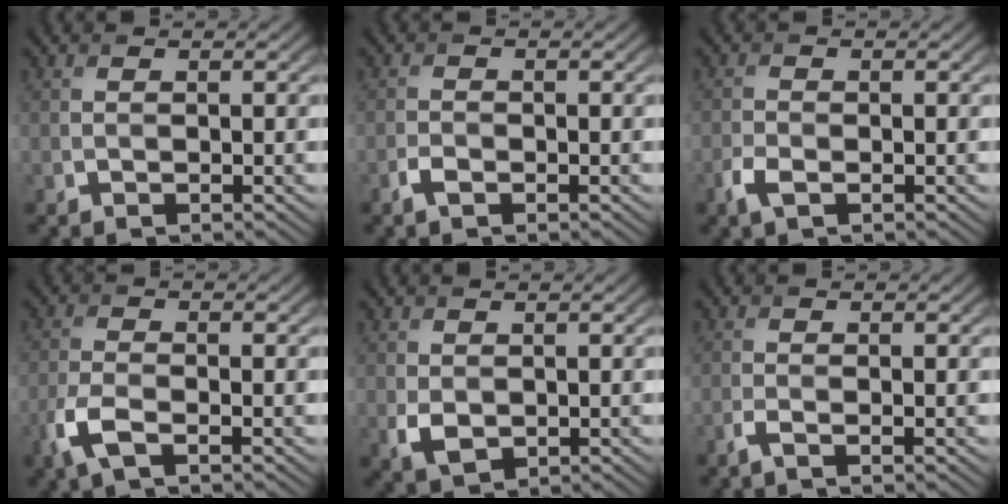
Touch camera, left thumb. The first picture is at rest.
{"total": 1.5, "force": [-1.0, 0.7, 0.9], "torque": [-0.022, -0.001, -0.022]}
{"total": 2.2, "force": [-1.2, 1.0, 1.5], "torque": [-0.041, -0.004, -0.030]}
{"total": 4.1, "force": [-2.1, 1.4, 3.1], "torque": [-0.082, -0.005, -0.051]}
{"total": 2.6, "force": [0.0, 1.9, 1.7], "torque": [-0.042, -0.007, 0.007]}
{"total": 1.3, "force": [-0.9, 0.1, 1.0], "torque": [-0.024, 0.000, -0.024]}